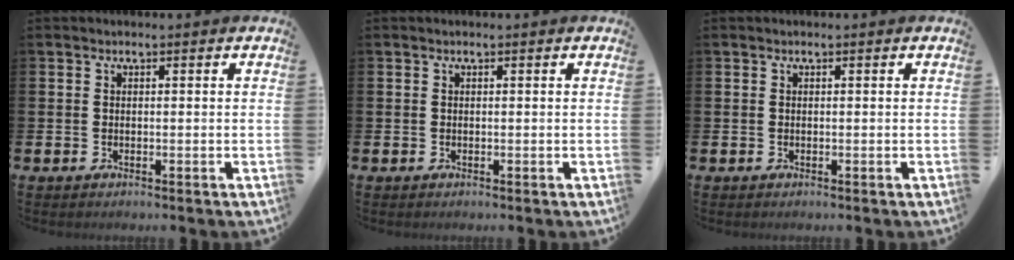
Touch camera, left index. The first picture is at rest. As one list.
[{"total": 0.0}, {"total": 0.0}]